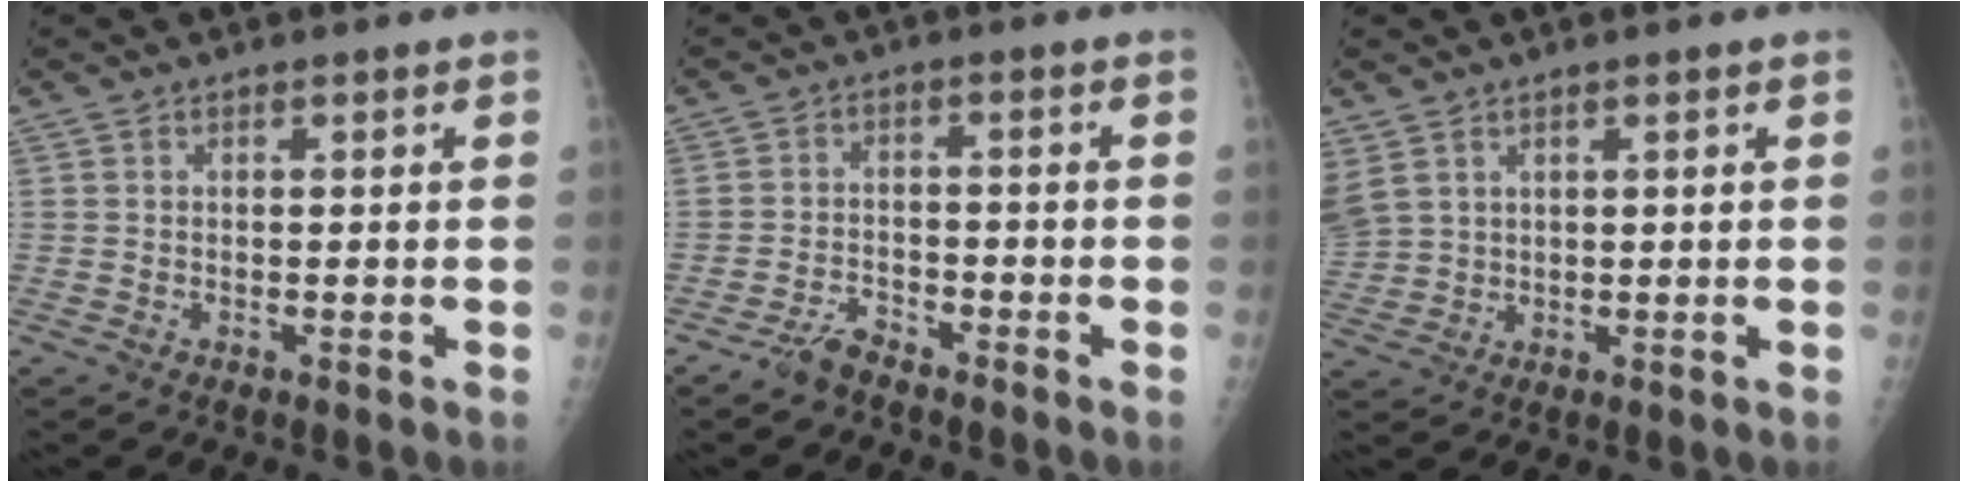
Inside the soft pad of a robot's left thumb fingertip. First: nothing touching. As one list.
[{"total": 3.7, "force": [-3.3, 1.2, 1.1], "torque": [-0.022, 0.014, -0.063]}, {"total": 8.1, "force": [3.9, 6.0, 3.9], "torque": [-0.110, -0.003, 0.092]}]